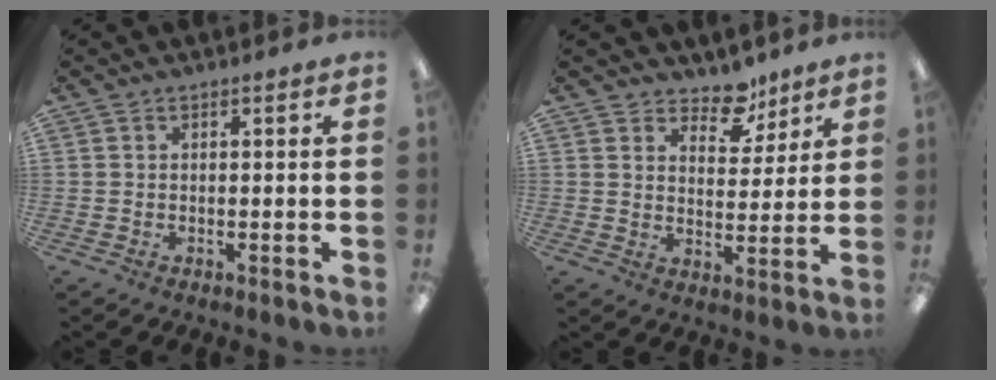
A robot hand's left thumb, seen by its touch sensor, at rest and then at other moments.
{"total": 8.3, "force": [6.5, 4.4, 2.8], "torque": [-0.029, -0.041, 0.114]}